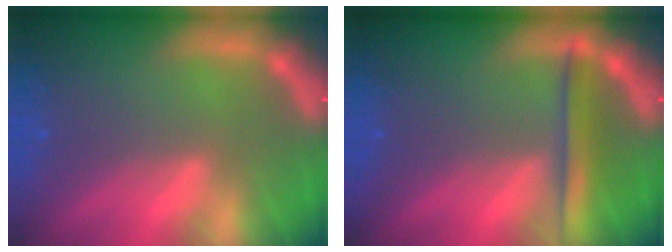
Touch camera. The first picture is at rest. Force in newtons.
{"total": 3.5}